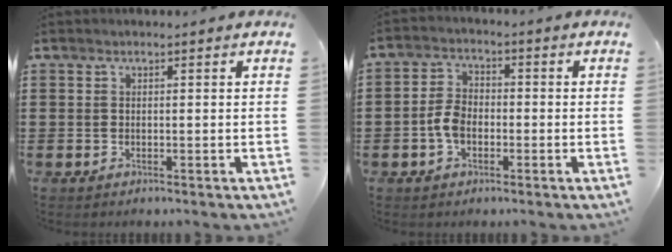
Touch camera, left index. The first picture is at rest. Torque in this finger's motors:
{"motor_torque": [0.70, 0.70, 0.17, 0.05]}